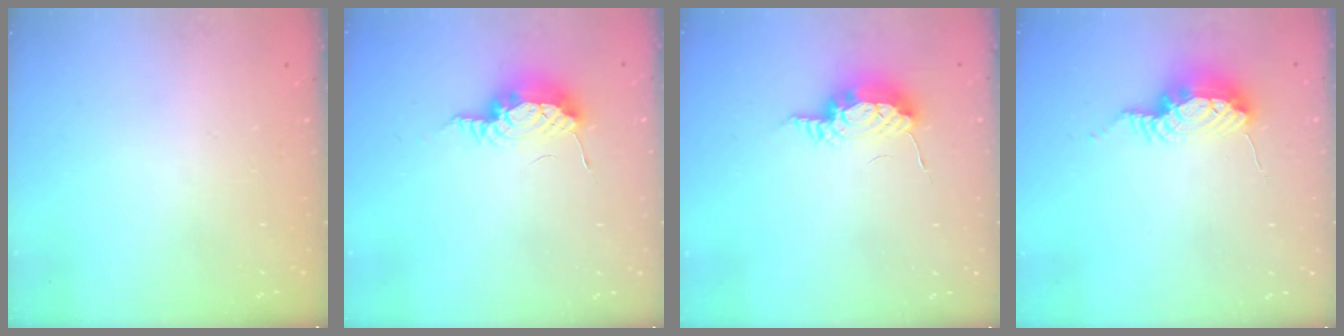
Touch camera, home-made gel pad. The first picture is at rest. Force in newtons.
{"total": 8.4, "press": 8.1, "slide": 2.3}
{"total": 16.0, "press": 11.0, "slide": 11.6}
{"total": 14.9, "press": 10.6, "slide": 10.4}